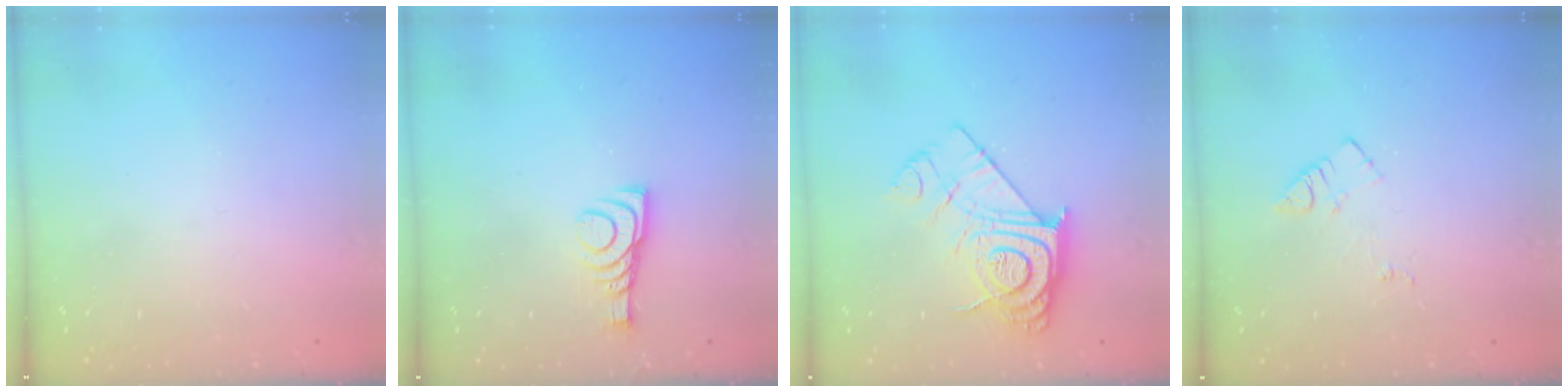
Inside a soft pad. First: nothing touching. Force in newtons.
{"total": 9.2, "press": 9.2, "slide": 0.2}
{"total": 14.6, "press": 14.5, "slide": 0.9}
{"total": 7.2, "press": 7.2, "slide": 0.6}